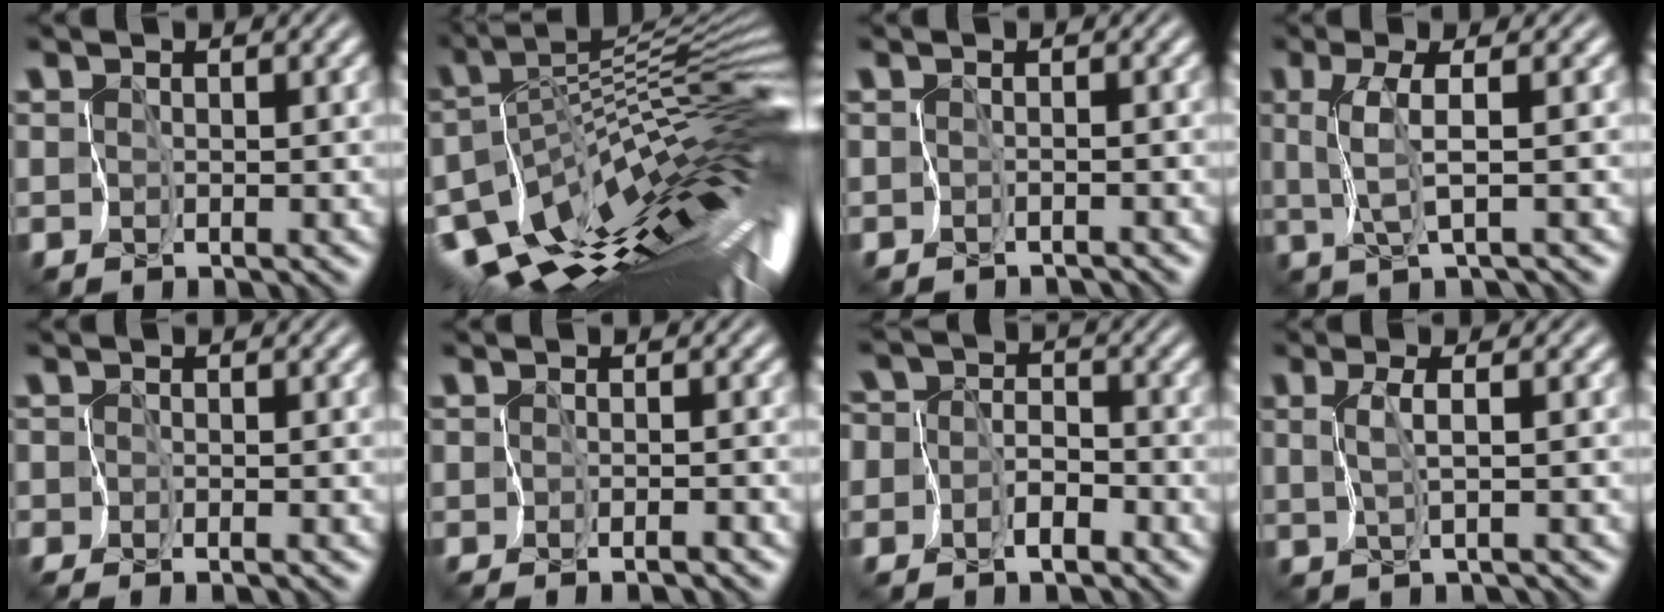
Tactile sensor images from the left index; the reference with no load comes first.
{"total": 14.7, "force": [-3.2, 4.8, 13.5], "torque": [-0.216, 0.005, -0.059]}
{"total": 1.1, "force": [-1.1, -0.2, -0.1], "torque": [0.004, -0.007, -0.022]}
{"total": 2.9, "force": [0.9, -0.5, 2.7], "torque": [-0.071, 0.002, 0.014]}
{"total": 0.9, "force": [-0.8, -0.4, 0.1], "torque": [-0.005, -0.003, -0.024]}
{"total": 1.4, "force": [-1.2, -0.6, 0.3], "torque": [-0.011, -0.004, -0.030]}
{"total": 4.2, "force": [-2.0, 3.2, 1.8], "torque": [-0.020, 0.014, -0.056]}
{"total": 1.5, "force": [0.3, -0.8, 1.3], "torque": [-0.044, -0.006, 0.004]}